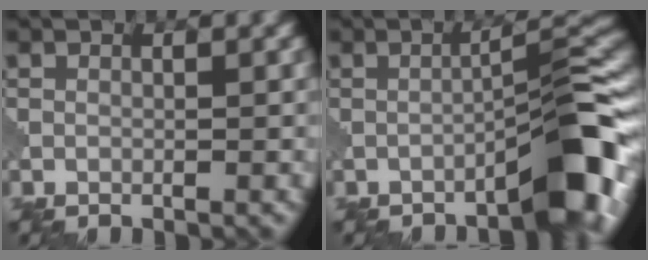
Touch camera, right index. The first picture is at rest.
{"total": 7.1, "force": [-4.0, 0.8, 5.8], "torque": [-0.073, 0.022, -0.058]}